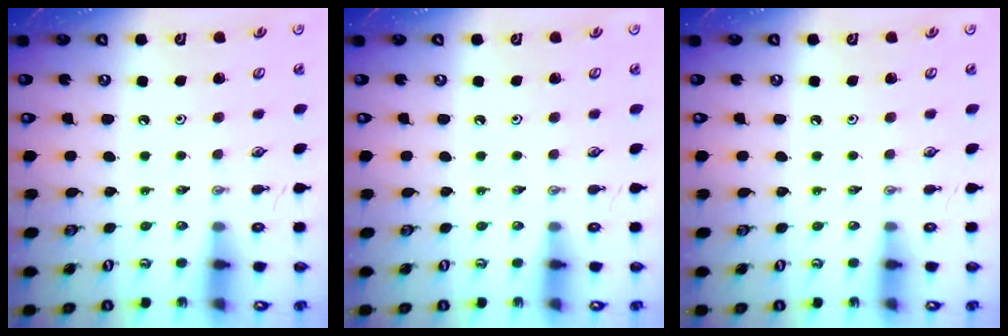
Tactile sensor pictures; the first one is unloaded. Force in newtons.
{"total": 0.0}
{"total": 0.0}